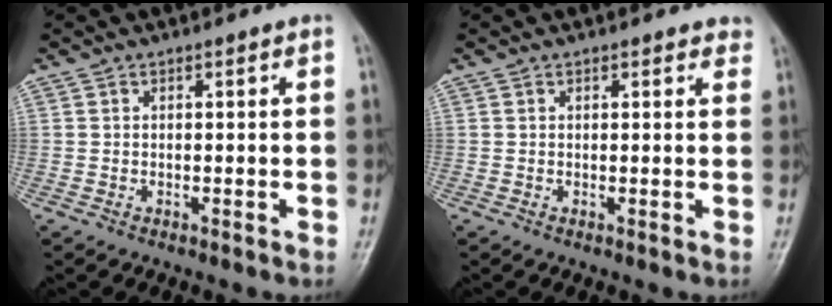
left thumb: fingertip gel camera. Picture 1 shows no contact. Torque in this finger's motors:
{"motor_torque": [-0.29, -0.18, -0.35, -0.06, 0.02]}